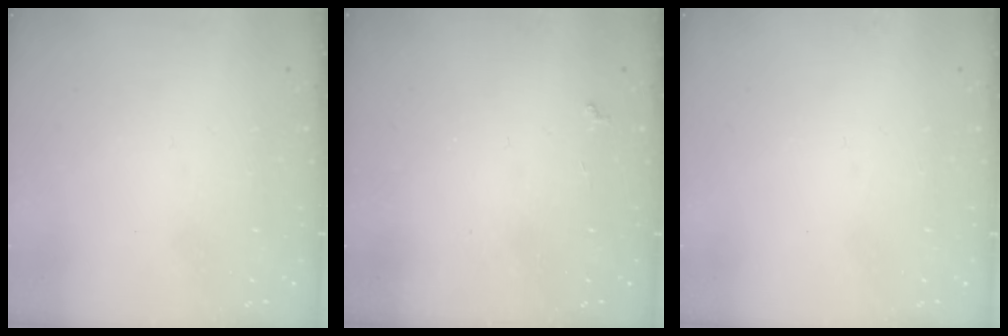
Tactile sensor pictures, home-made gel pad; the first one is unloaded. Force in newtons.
{"total": 3.6, "press": 3.5, "slide": 0.5}
{"total": 0.0}